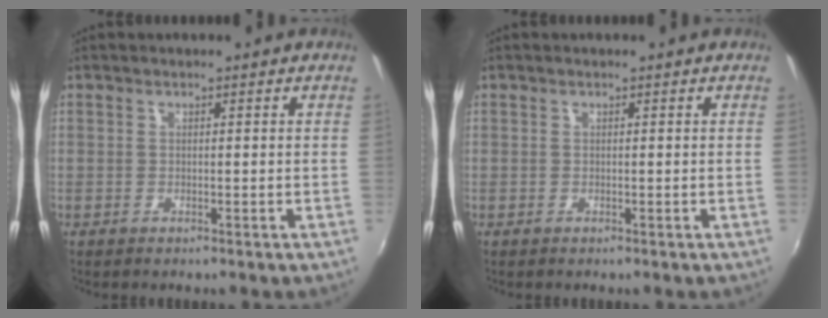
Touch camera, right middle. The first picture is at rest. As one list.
[{"total": 0.0}]